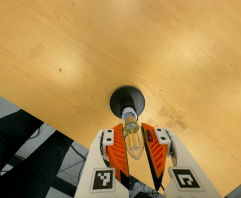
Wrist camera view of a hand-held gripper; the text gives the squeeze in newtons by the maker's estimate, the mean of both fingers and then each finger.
{"total": 17.1, "left": 19.0, "right": 15.3}